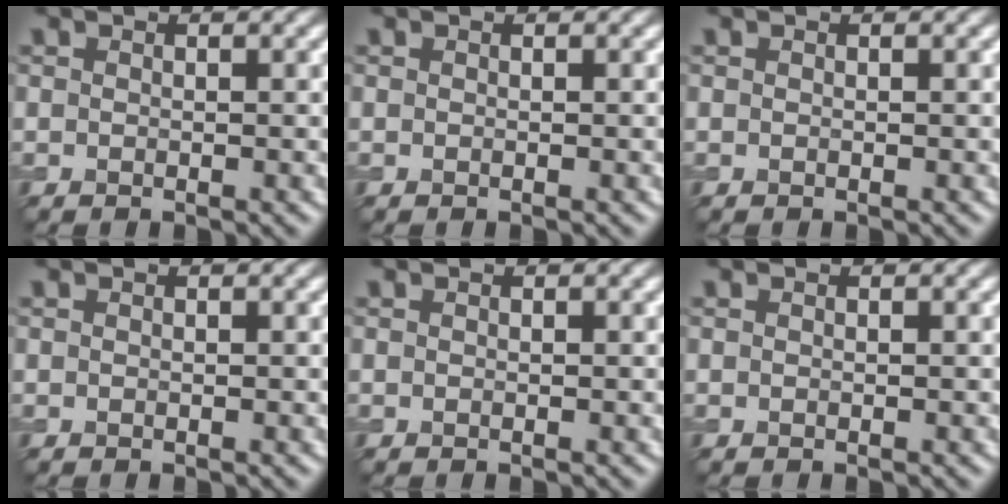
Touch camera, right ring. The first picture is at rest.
{"total": 0.0}
{"total": 0.0}
{"total": 0.0}
{"total": 0.0}
{"total": 0.0}